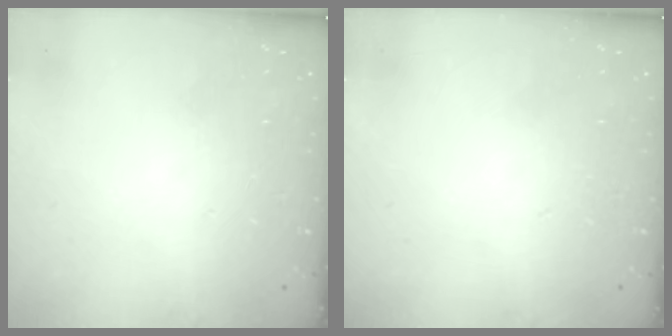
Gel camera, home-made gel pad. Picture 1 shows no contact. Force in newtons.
{"total": 0.0}